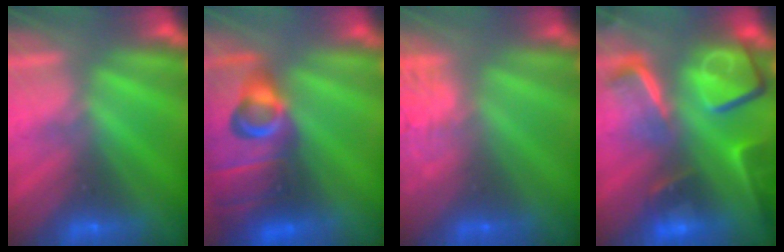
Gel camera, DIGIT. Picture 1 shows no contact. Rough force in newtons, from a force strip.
{"total": 8.3}
{"total": 7.0}
{"total": 9.1}